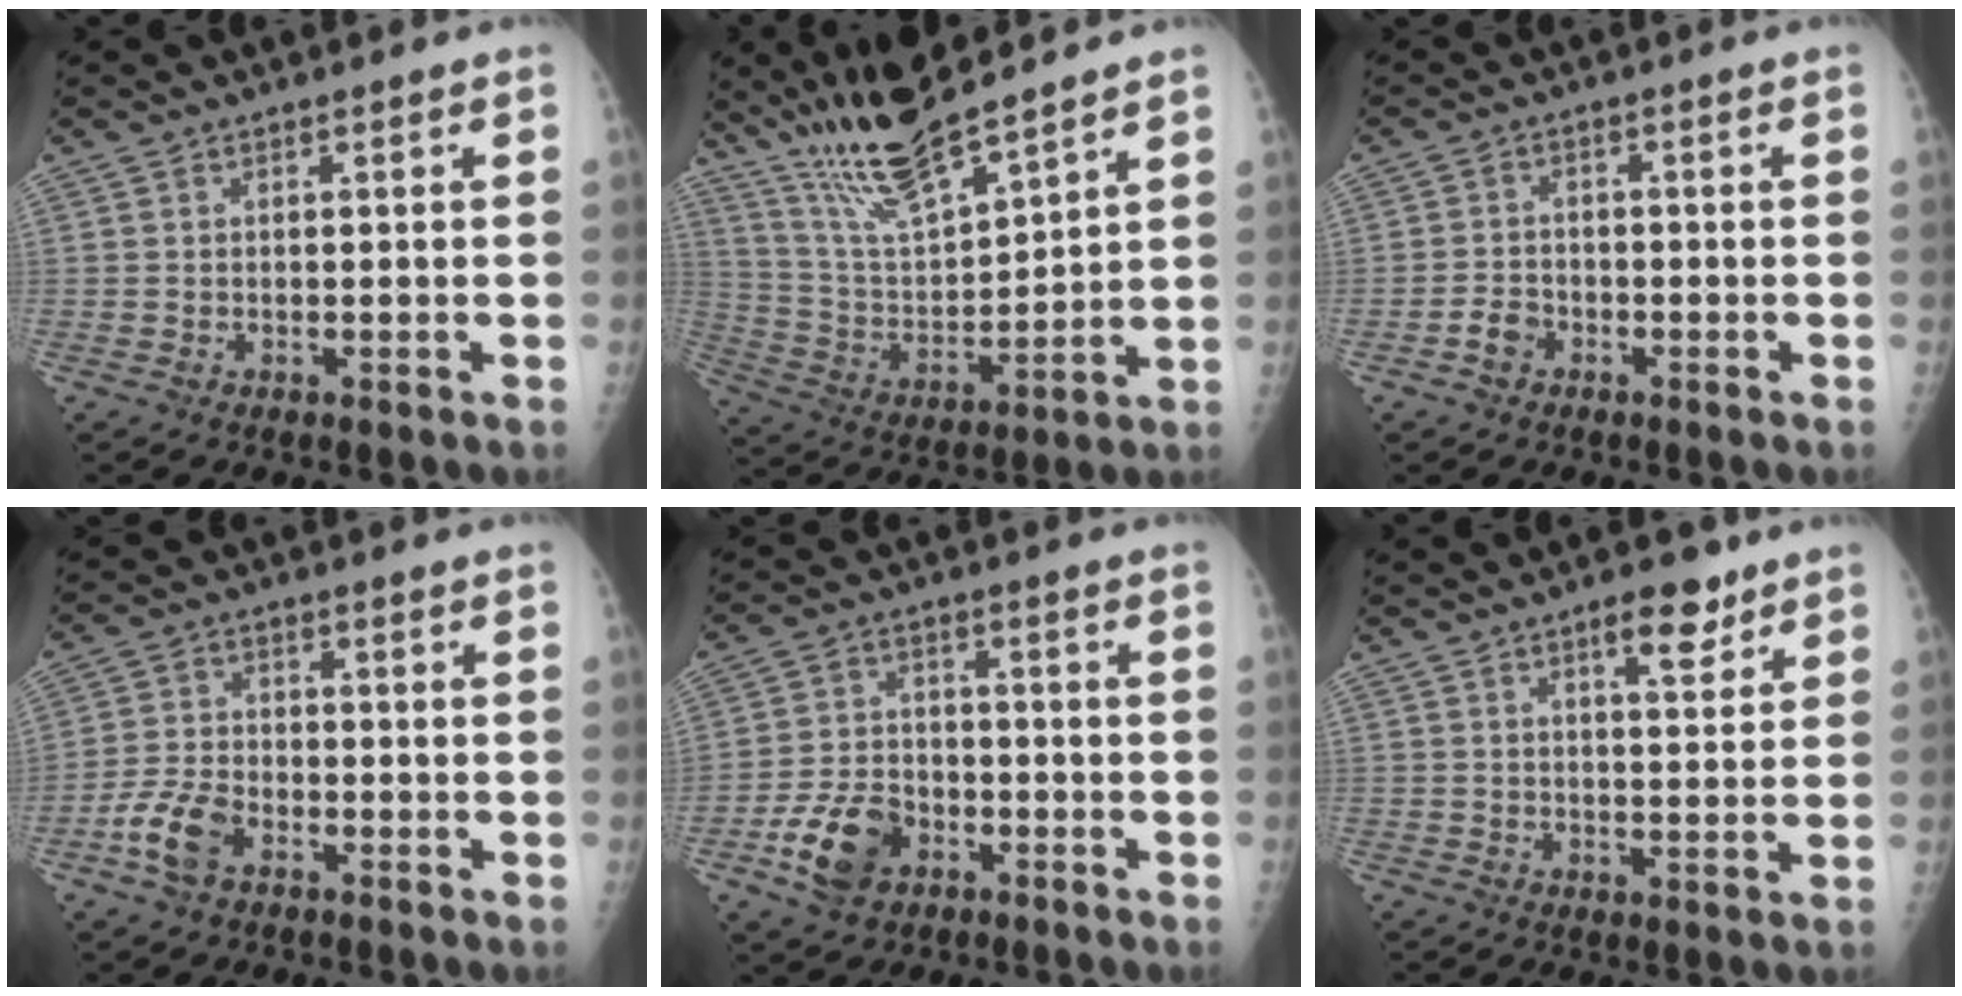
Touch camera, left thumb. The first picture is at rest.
{"total": 14.2, "force": [11.8, 2.1, 7.7], "torque": [-0.133, -0.066, 0.234]}
{"total": 3.0, "force": [-1.7, 2.3, 1.1], "torque": [-0.012, 0.015, -0.032]}
{"total": 6.9, "force": [-3.7, 3.9, 4.3], "torque": [-0.089, 0.016, -0.075]}
{"total": 9.4, "force": [-4.4, 6.4, 5.3], "torque": [-0.088, 0.019, -0.079]}
{"total": 6.0, "force": [3.8, 2.2, 4.1], "torque": [-0.045, -0.021, 0.054]}